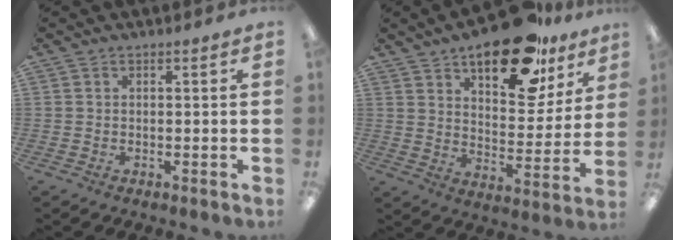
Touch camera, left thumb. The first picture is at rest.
{"total": 20.9, "force": [14.0, 9.0, 12.7], "torque": [-0.175, -0.075, 0.229]}